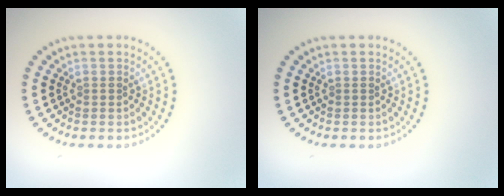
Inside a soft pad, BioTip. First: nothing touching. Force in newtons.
{"total": 0.0}